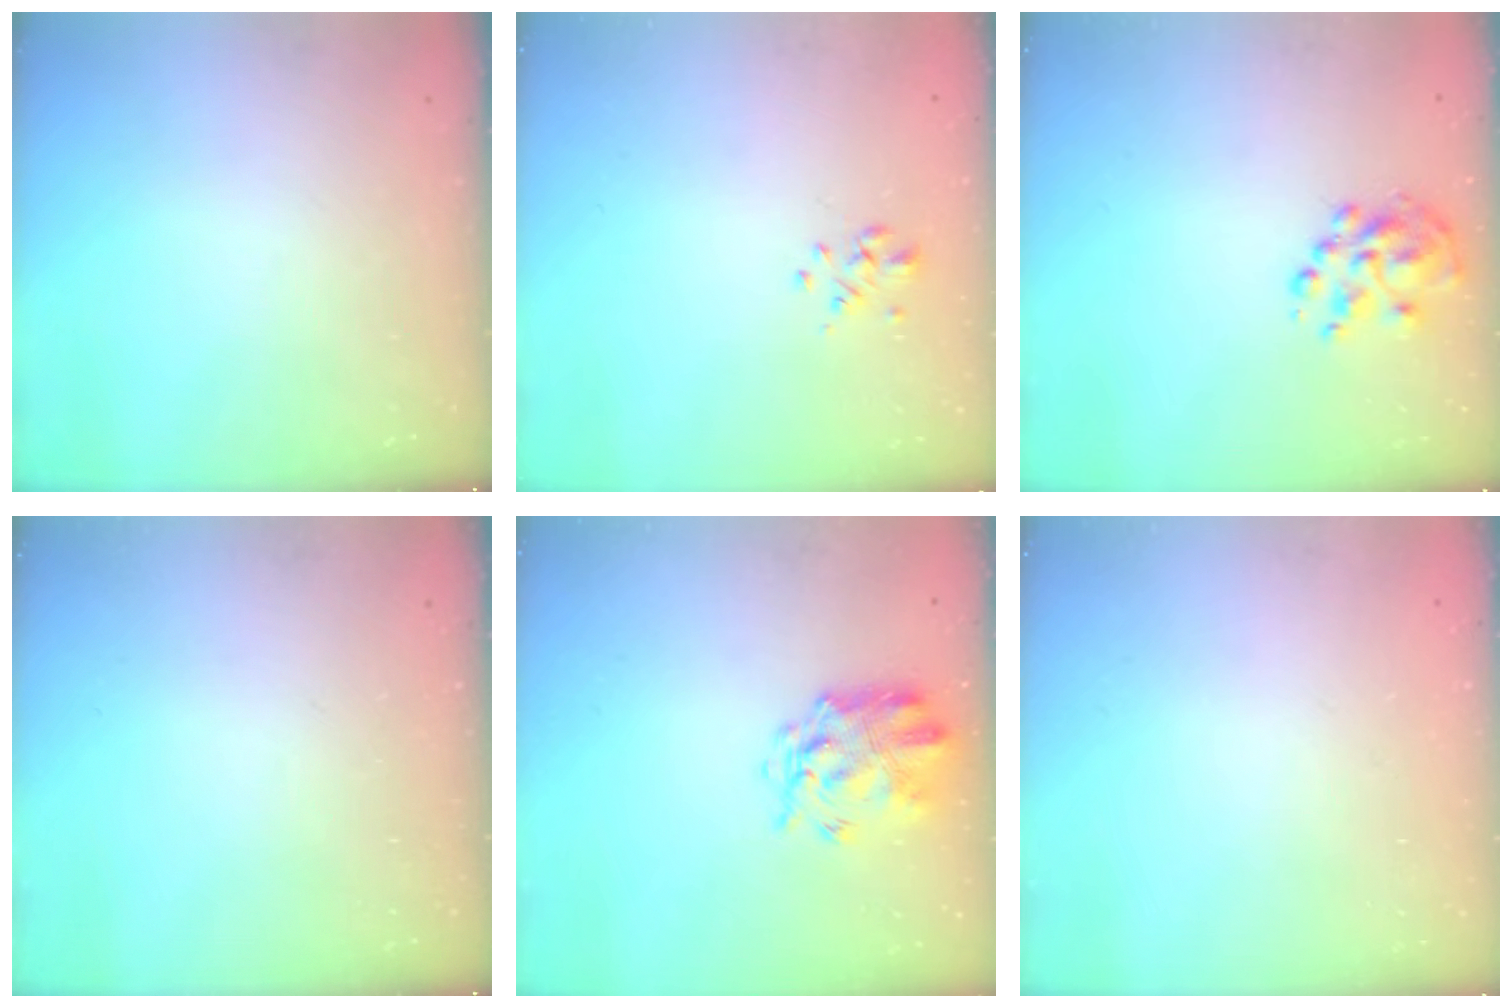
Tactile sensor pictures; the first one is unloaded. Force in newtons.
{"total": 1.3, "press": 1.1, "slide": 0.6}
{"total": 6.7, "press": 6.5, "slide": 1.8}
{"total": 0.0}
{"total": 3.4, "press": 3.0, "slide": 1.6}
{"total": 1.8, "press": 1.8, "slide": 0.2}